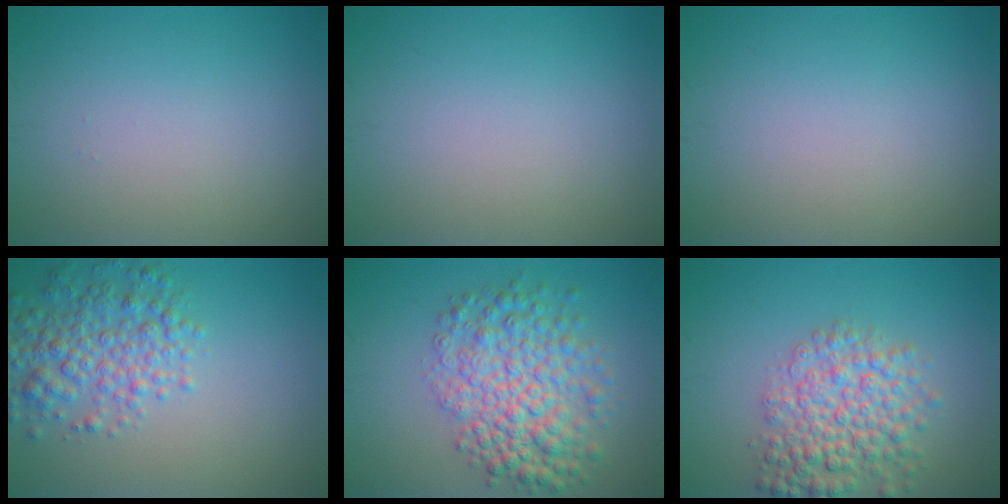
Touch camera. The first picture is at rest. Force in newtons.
{"total": 0.0}
{"total": 0.0}
{"total": 4.9, "press": 4.9, "slide": 0.2}
{"total": 6.8, "press": 6.8, "slide": 0.2}
{"total": 5.9, "press": 5.9, "slide": 0.2}